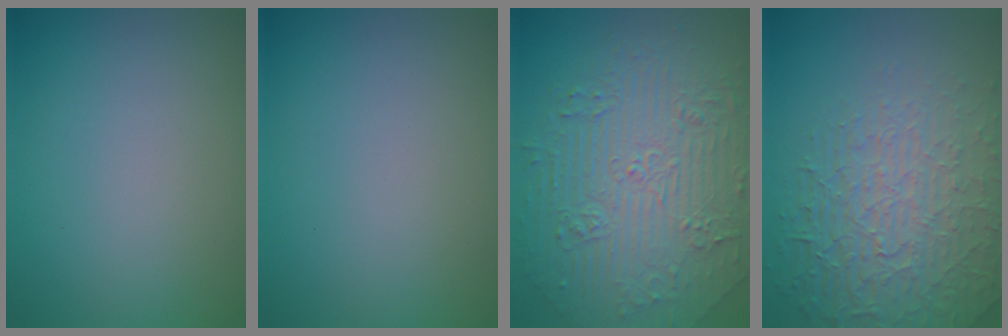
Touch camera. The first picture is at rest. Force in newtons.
{"total": 0.0}
{"total": 6.9, "press": 6.0, "slide": 3.5}
{"total": 7.0, "press": 5.6, "slide": 4.2}